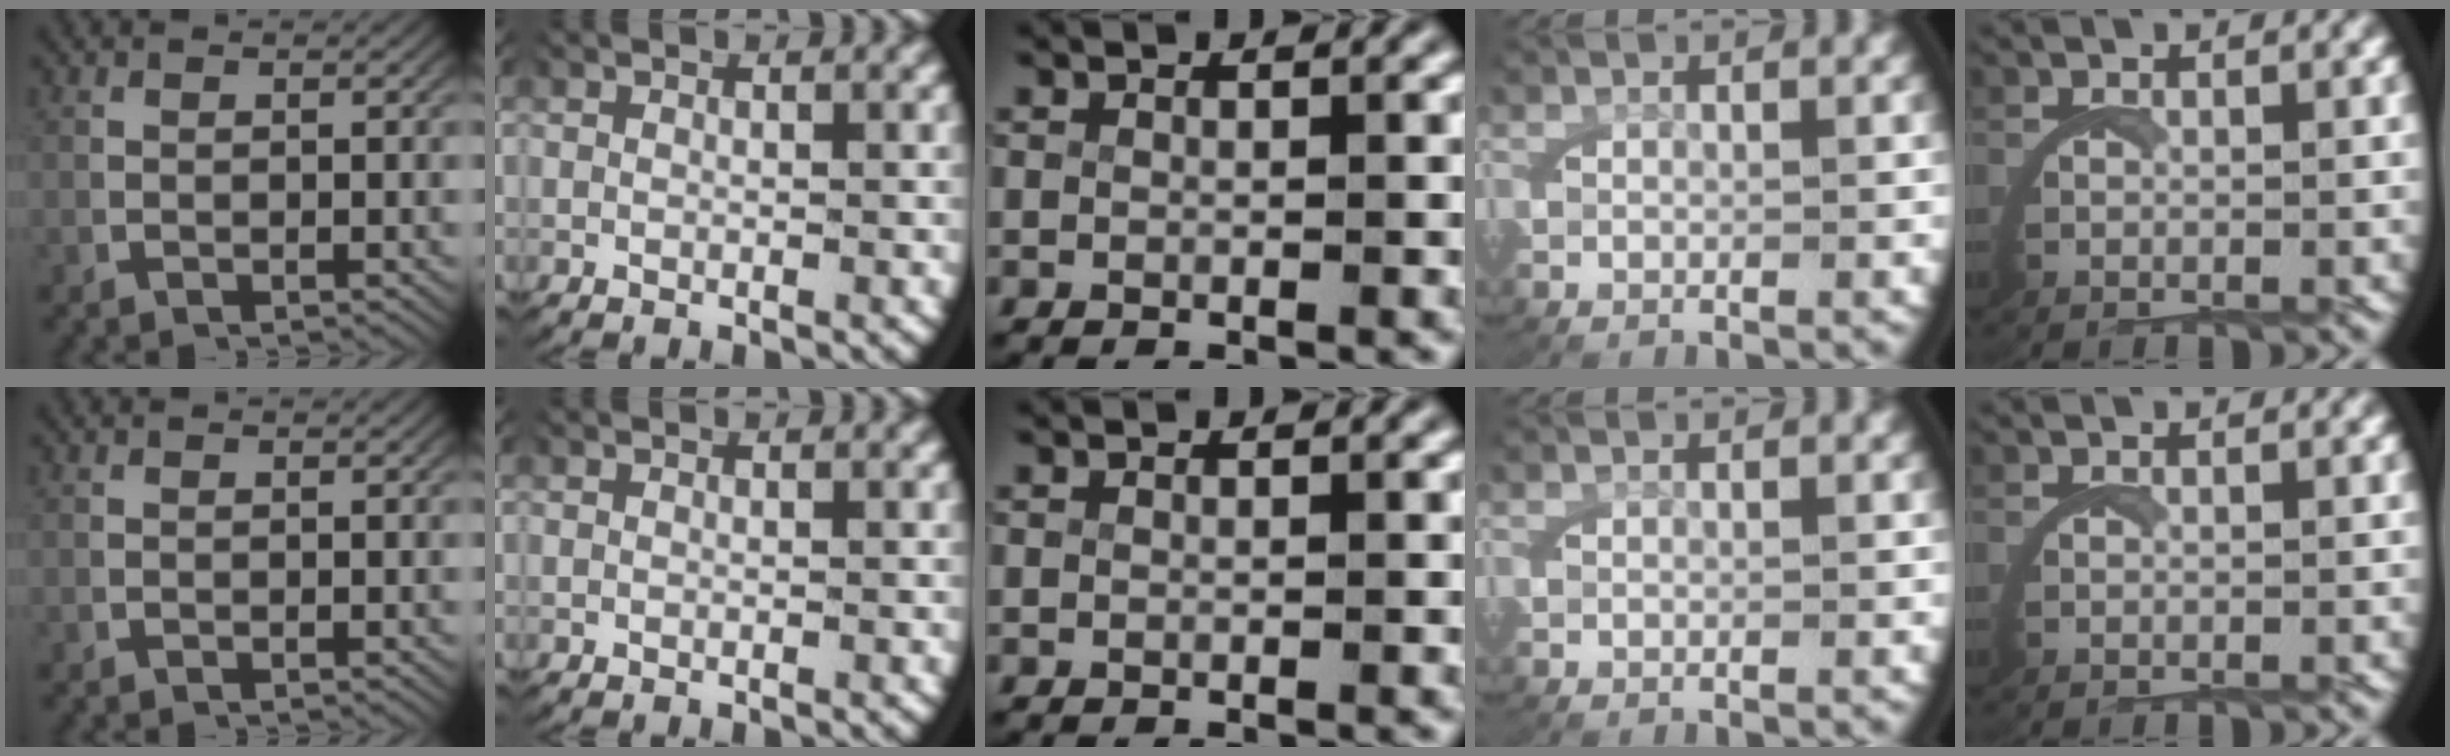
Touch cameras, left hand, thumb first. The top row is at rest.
{"ring": {"total": 0.9, "force": [0.1, -0.9, -0.4], "torque": [0.002, -0.007, 0.009]}}